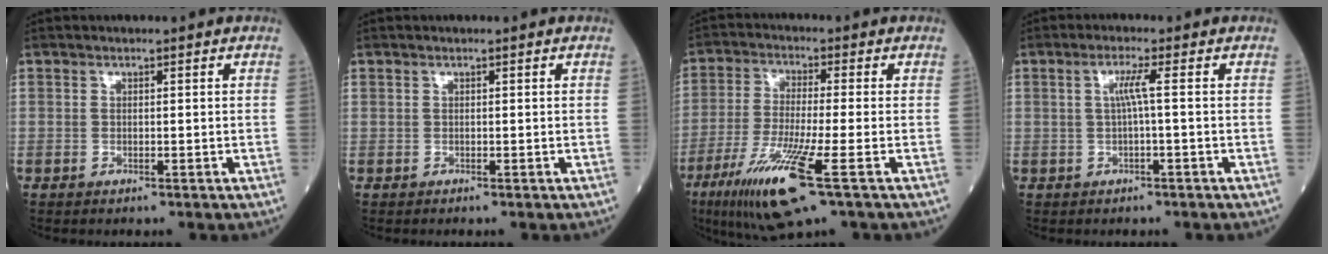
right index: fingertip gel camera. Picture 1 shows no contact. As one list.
[{"total": 0.0}, {"total": 12.5, "force": [-6.0, 0.2, 10.9], "torque": [-0.224, -0.036, -0.109]}, {"total": 2.5, "force": [0.1, -0.6, 2.5], "torque": [-0.049, 0.003, 0.003]}]